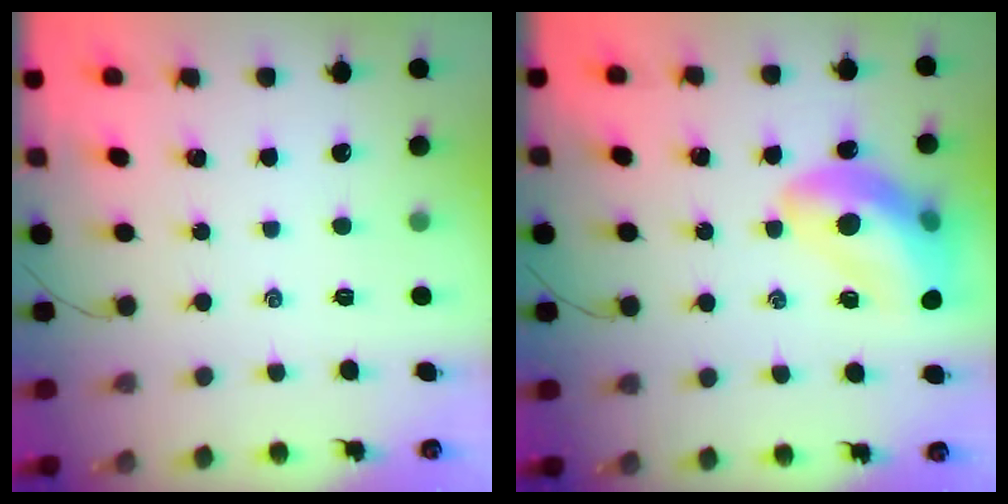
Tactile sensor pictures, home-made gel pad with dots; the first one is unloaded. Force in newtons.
{"total": 16.7, "press": 16.4, "slide": 3.1}